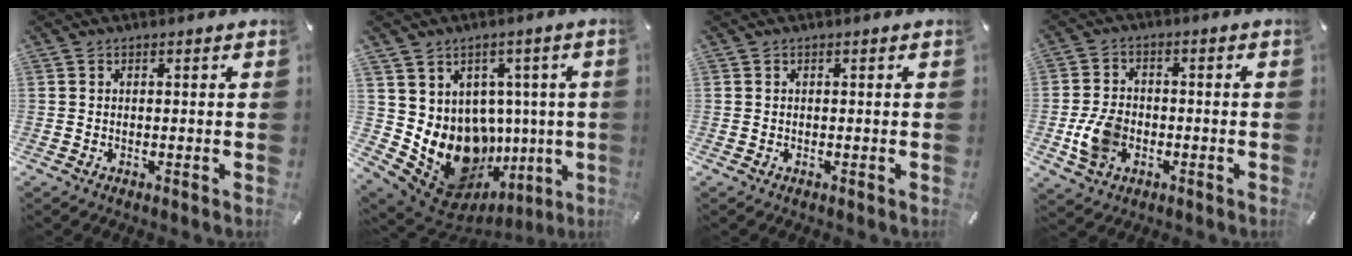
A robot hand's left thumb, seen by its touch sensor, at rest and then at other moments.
{"total": 16.2, "force": [-3.1, 12.9, 9.3], "torque": [-0.145, -0.022, -0.018]}
{"total": 0.0}
{"total": 8.3, "force": [-2.1, 6.3, 5.0], "torque": [-0.114, 0.010, -0.035]}